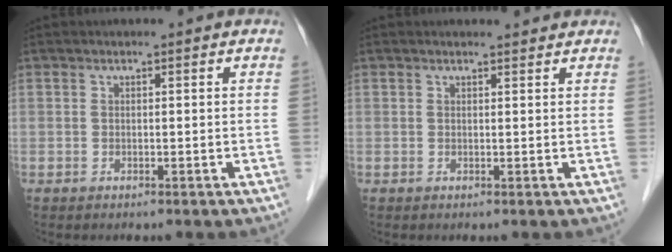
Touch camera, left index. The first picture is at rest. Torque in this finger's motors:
{"motor_torque": [-0.68, -1.28, 0.02, 0.00]}